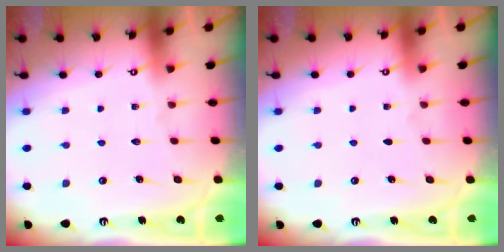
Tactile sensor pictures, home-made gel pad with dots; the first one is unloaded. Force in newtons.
{"total": 0.0}